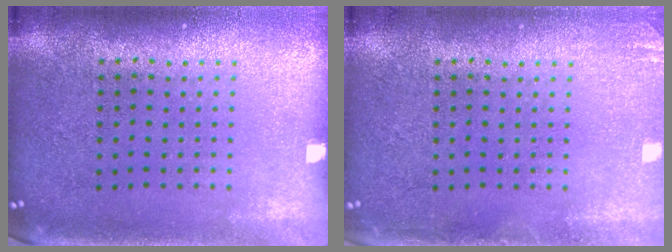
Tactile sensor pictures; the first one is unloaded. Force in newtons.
{"total": 1.3, "press": 1.3, "slide": 0.1}